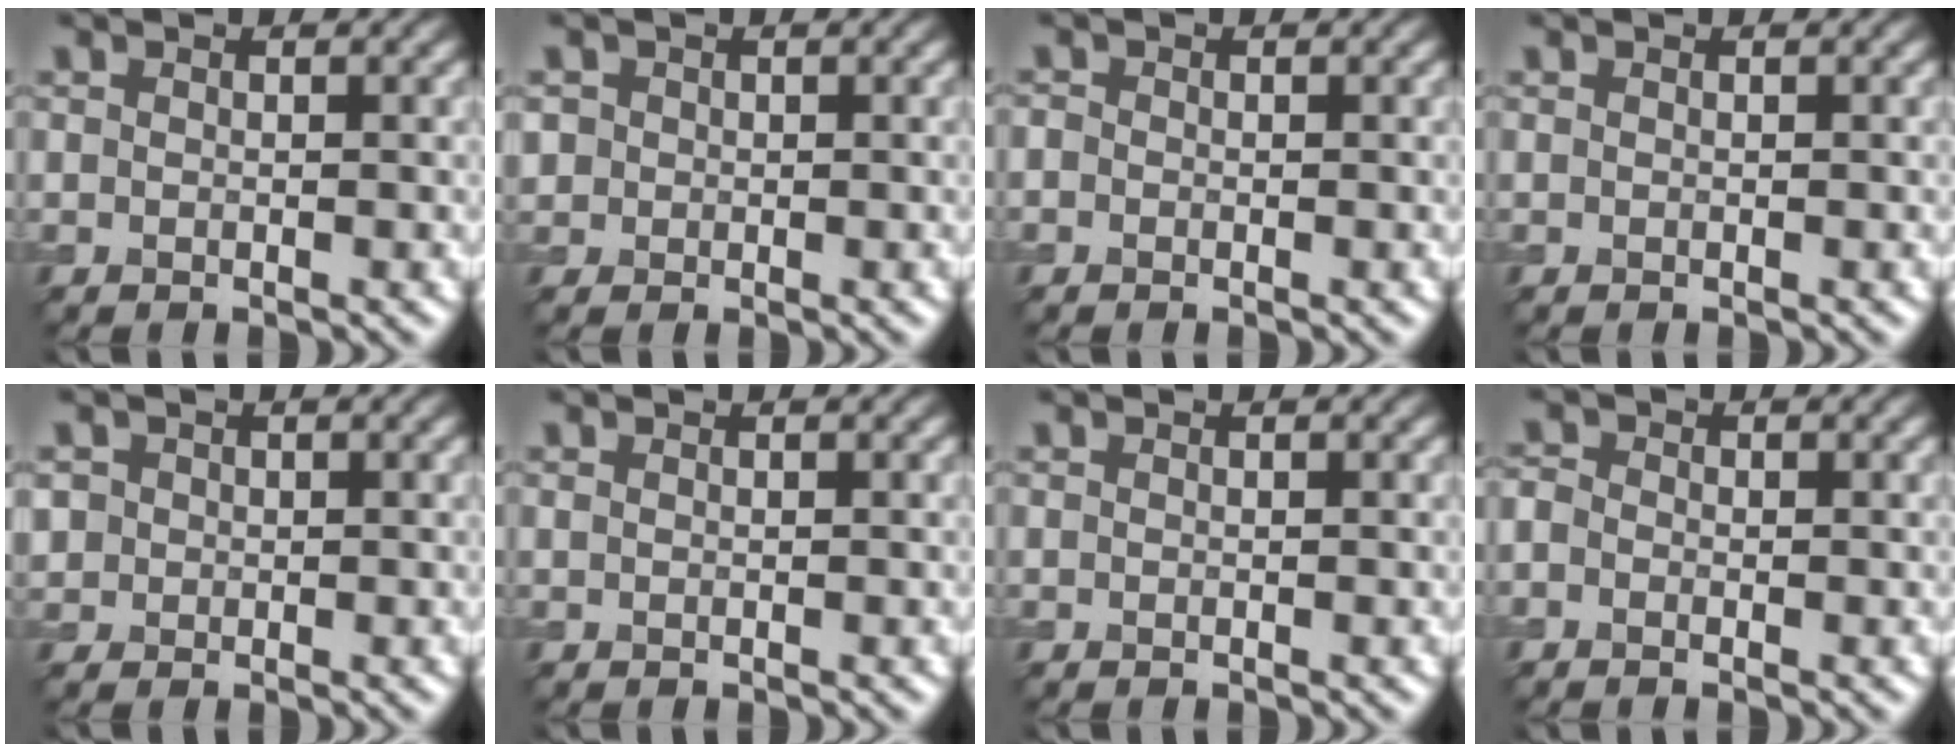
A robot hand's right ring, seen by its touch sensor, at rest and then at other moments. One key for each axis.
{"total": 1.3, "fx": 0.2, "fy": 1.3, "fz": 0.2, "tx": 0.003, "ty": -0.002, "tz": 0.004}
{"total": 0.6, "fx": -0.3, "fy": 0.5, "fz": 0.1, "tx": 0.001, "ty": -0.003, "tz": -0.006}
{"total": 0.0}
{"total": 1.6, "fx": 0.3, "fy": 1.5, "fz": 0.3, "tx": -0.004, "ty": 0.001, "tz": 0.010}
{"total": 0.0}
{"total": 0.0}
{"total": 1.3, "fx": -0.6, "fy": 1.0, "fz": 0.5, "tx": -0.010, "ty": 0.000, "tz": -0.017}